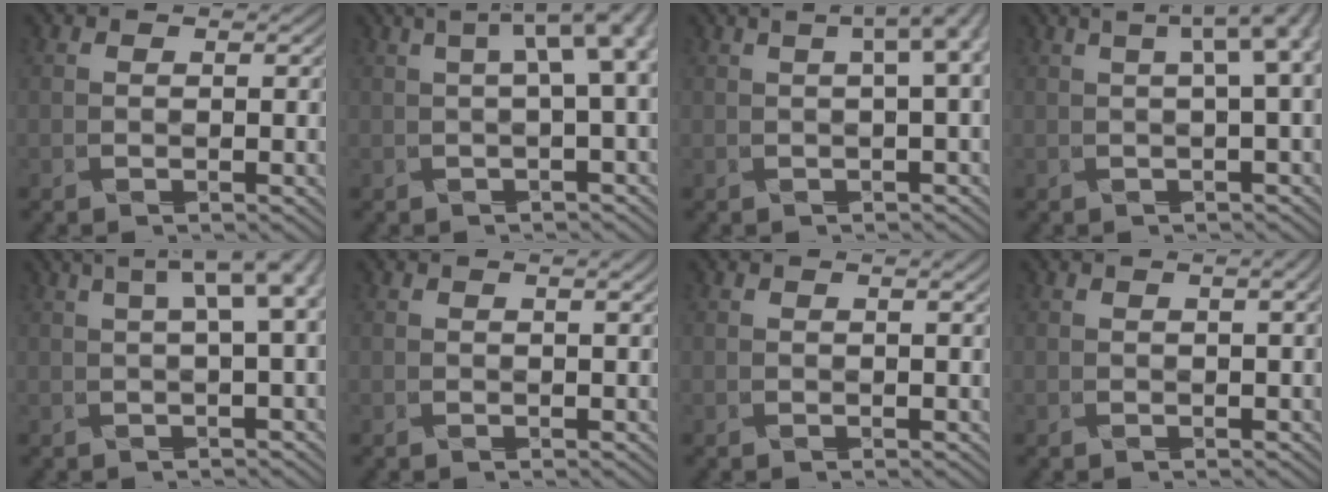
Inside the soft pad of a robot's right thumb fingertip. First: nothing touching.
{"total": 8.1, "force": [1.5, 2.2, 7.7], "torque": [-0.128, 0.011, 0.028]}
{"total": 5.6, "force": [1.3, 1.1, 5.3], "torque": [-0.091, 0.005, 0.025]}
{"total": 6.9, "force": [1.4, 1.6, 6.6], "torque": [-0.107, 0.009, 0.025]}
{"total": 7.4, "force": [2.0, 1.6, 7.0], "torque": [-0.123, 0.010, 0.037]}
{"total": 1.2, "force": [0.3, 0.3, 1.2], "torque": [-0.031, -0.002, 0.011]}
{"total": 0.9, "force": [0.2, 0.2, 0.8], "torque": [-0.025, -0.003, 0.007]}
{"total": 2.1, "force": [0.3, 0.8, 2.0], "torque": [-0.040, -0.005, 0.011]}